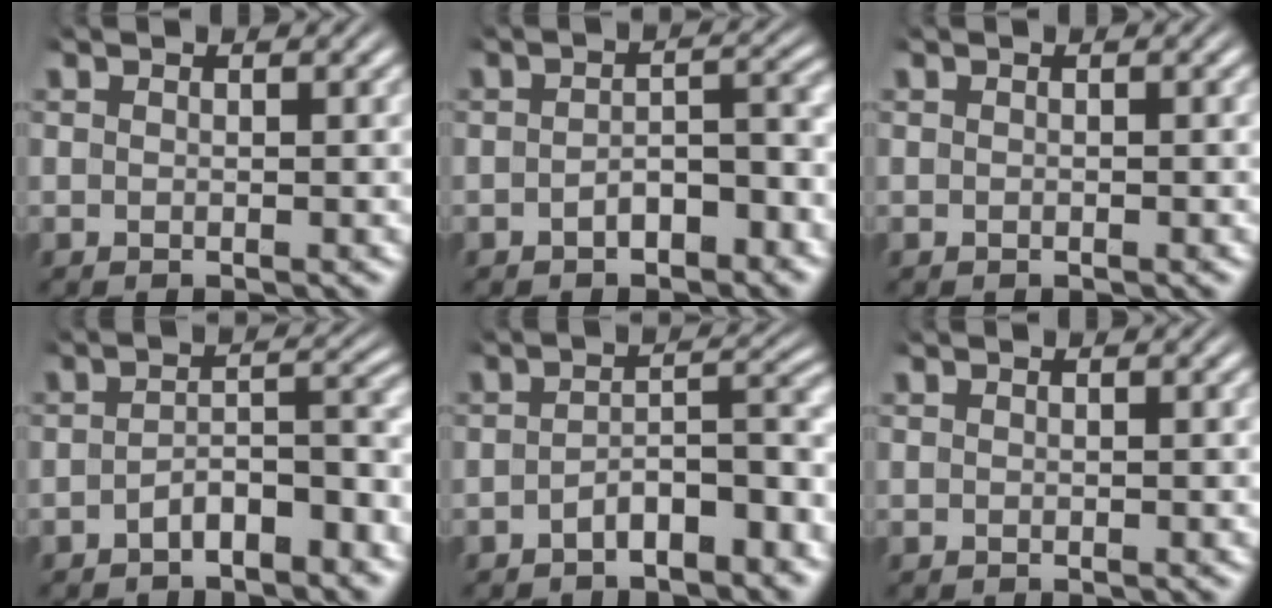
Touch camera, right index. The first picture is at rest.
{"total": 3.1, "force": [-2.2, 1.1, 1.9], "torque": [-0.019, -0.002, -0.035]}
{"total": 0.0}
{"total": 4.1, "force": [-3.3, 1.2, 2.0], "torque": [-0.019, -0.006, -0.051]}
{"total": 4.4, "force": [-3.4, 1.2, 2.5], "torque": [-0.025, -0.007, -0.051]}
{"total": 0.0}